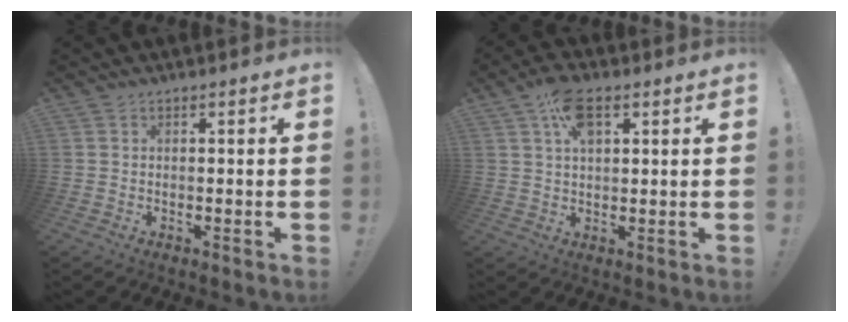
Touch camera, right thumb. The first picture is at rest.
{"total": 8.3, "force": [3.6, 4.4, 6.1], "torque": [-0.101, 0.001, 0.066]}